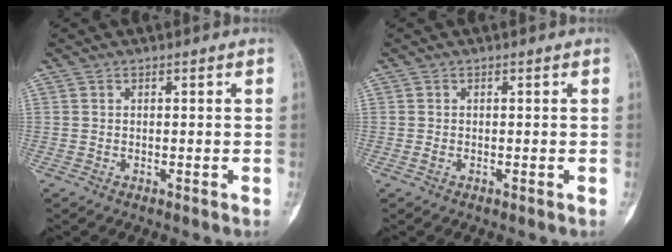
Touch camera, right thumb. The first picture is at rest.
{"total": 0.5, "force": [-0.2, 0.3, 0.4], "torque": [-0.012, -0.002, -0.004]}